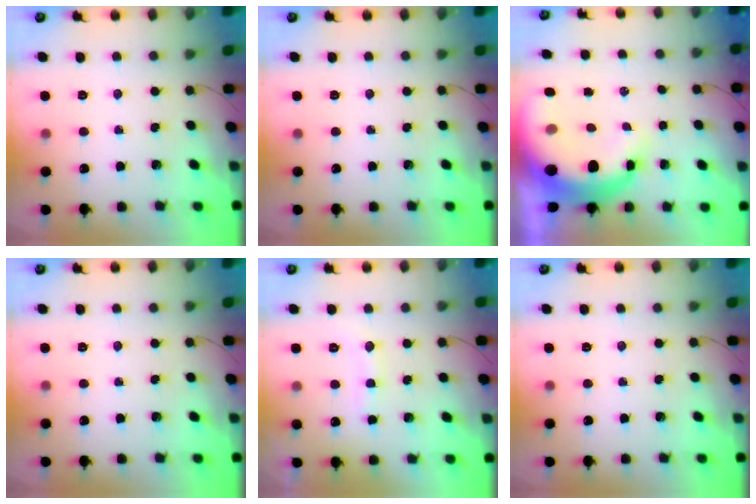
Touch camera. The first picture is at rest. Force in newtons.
{"total": 0.0}
{"total": 11.8, "press": 11.6, "slide": 2.4}
{"total": 0.0}
{"total": 9.4, "press": 9.3, "slide": 1.3}
{"total": 0.0}